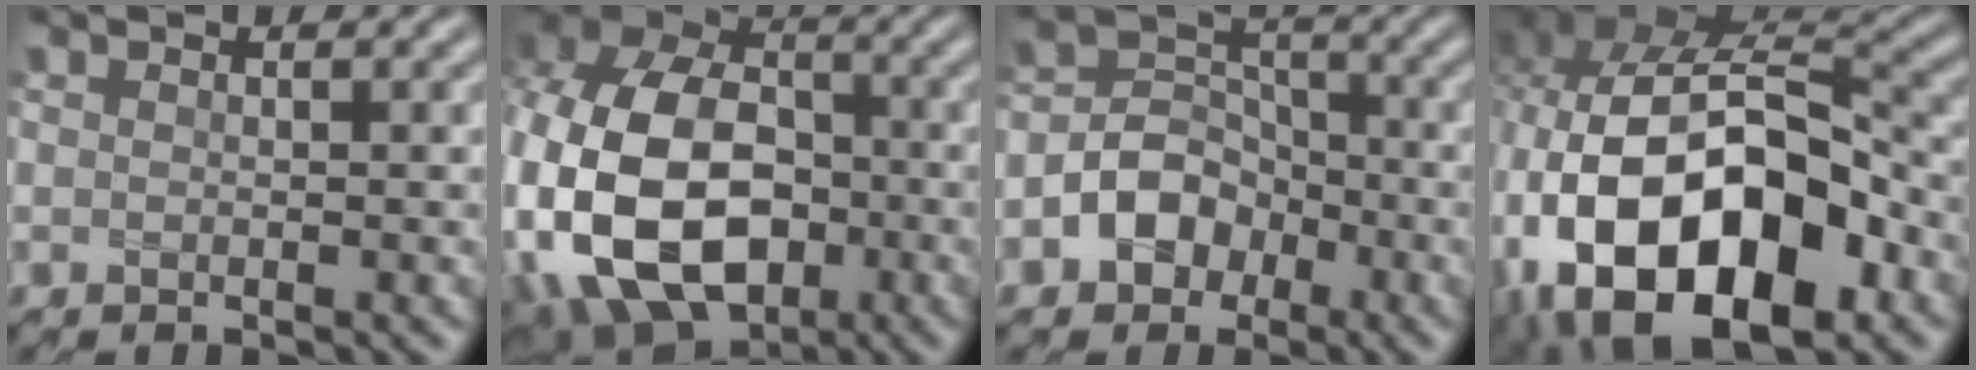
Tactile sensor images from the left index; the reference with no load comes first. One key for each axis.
{"total": 18.4, "fx": -3.9, "fy": 13.5, "fz": 11.8, "tx": -0.261, "ty": -0.029, "tz": -0.071}
{"total": 4.5, "fx": -2.1, "fy": 3.5, "fz": 2.0, "tx": -0.025, "ty": 0.005, "tz": -0.043}
{"total": 18.5, "fx": -5.0, "fy": 11.6, "fz": 13.5, "tx": -0.248, "ty": -0.031, "tz": -0.061}